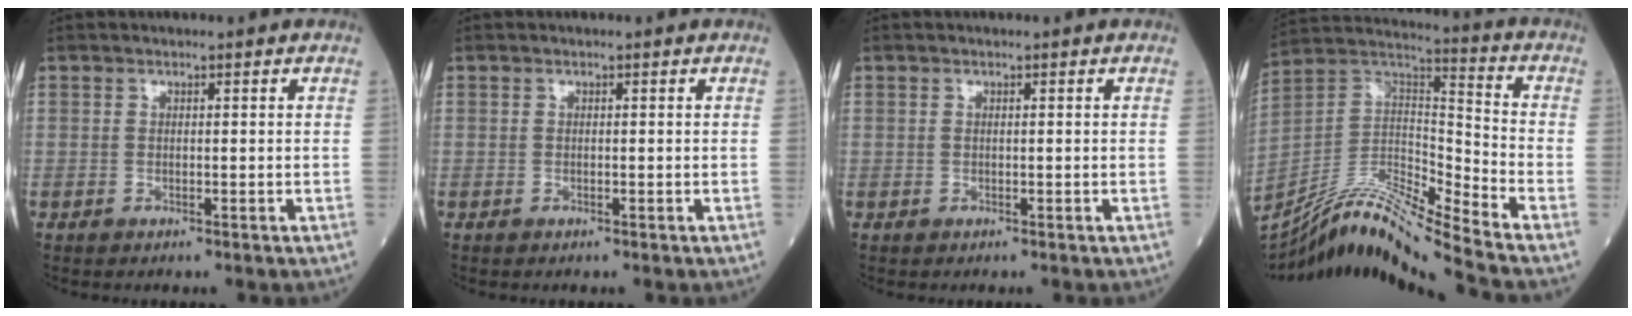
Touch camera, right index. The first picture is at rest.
{"total": 0.0}
{"total": 0.0}
{"total": 17.8, "force": [-16.2, -2.2, 7.1], "torque": [-0.131, 0.029, -0.292]}